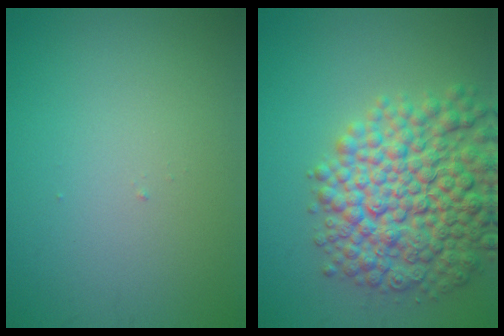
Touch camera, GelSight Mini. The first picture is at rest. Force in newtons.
{"total": 10.4, "press": 10.4, "slide": 0.4}